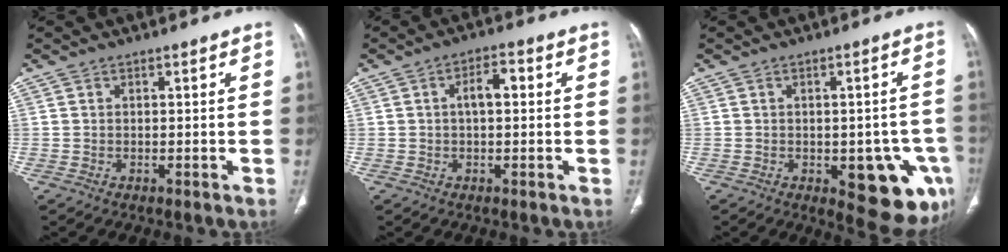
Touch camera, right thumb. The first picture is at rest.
{"total": 4.3, "force": [0.5, 2.0, 3.7], "torque": [-0.063, 0.014, 0.003]}
{"total": 13.4, "force": [-4.8, 6.1, 11.0], "torque": [-0.101, 0.010, -0.044]}